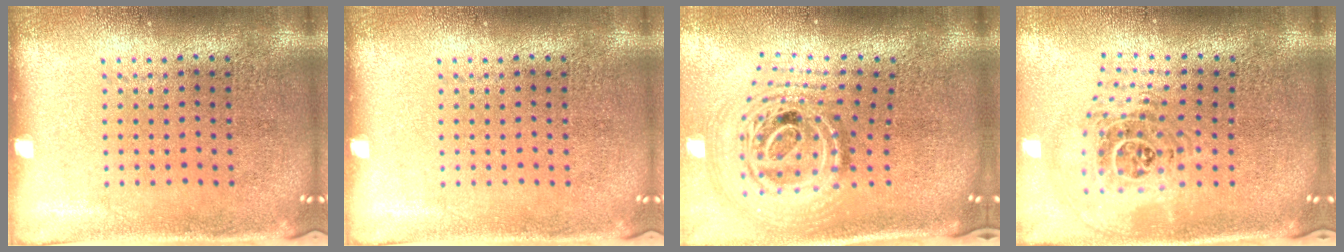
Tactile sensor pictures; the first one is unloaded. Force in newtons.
{"total": 0.0}
{"total": 2.5, "press": 1.8, "slide": 1.8}
{"total": 1.6, "press": 1.4, "slide": 0.8}